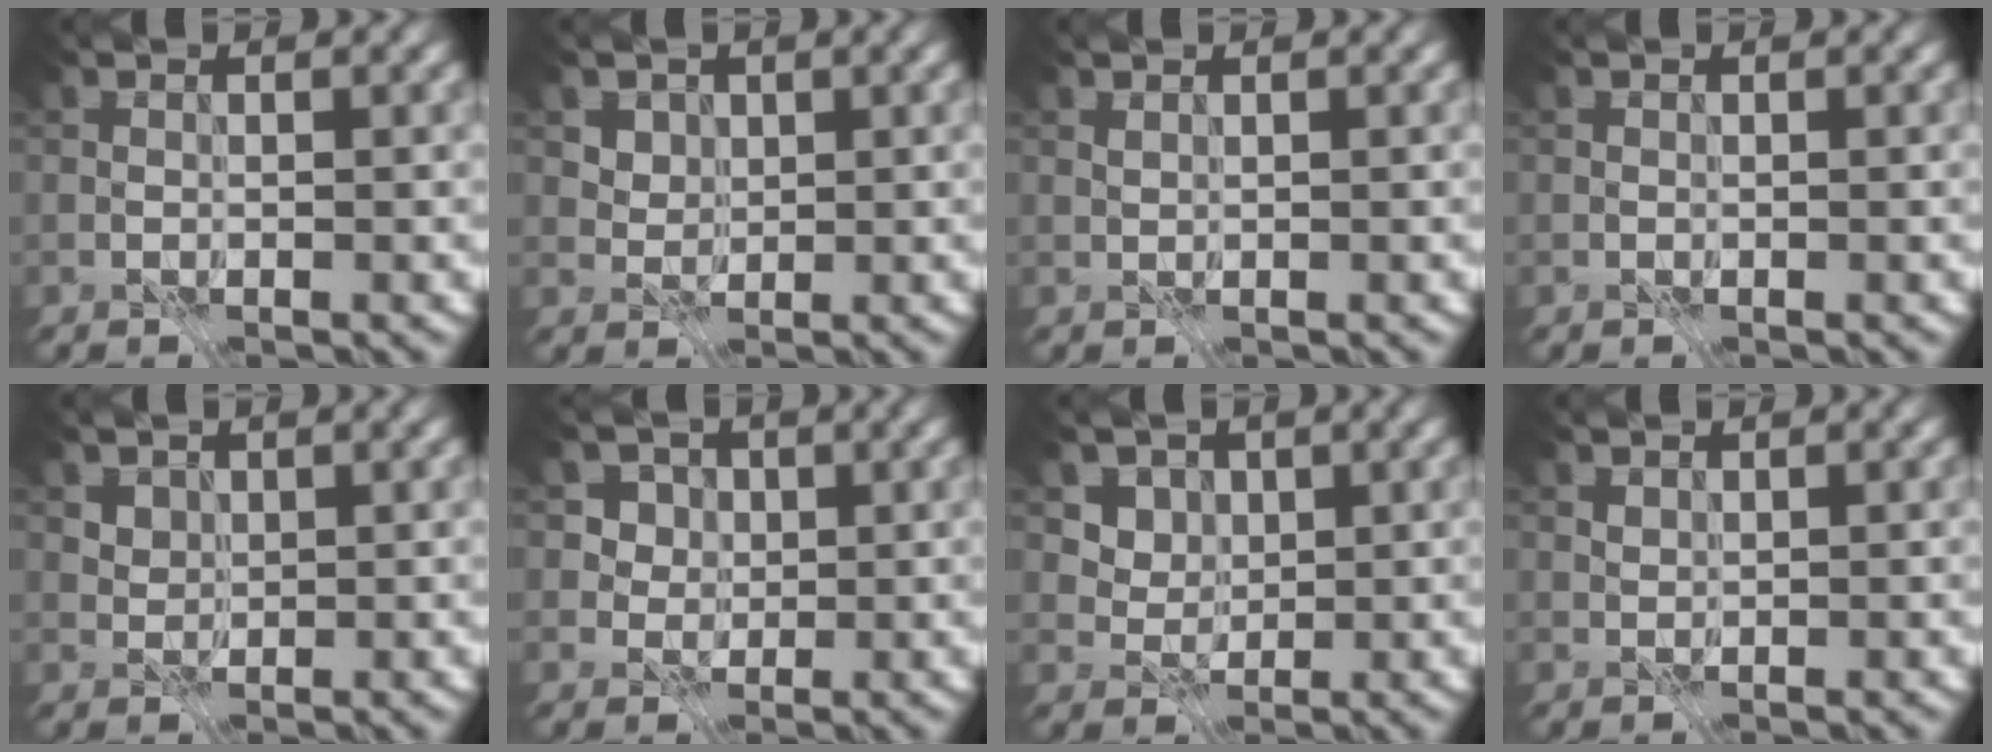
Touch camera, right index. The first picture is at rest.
{"total": 4.4, "force": [2.8, 3.0, 1.7], "torque": [-0.038, 0.004, 0.041]}
{"total": 0.6, "force": [0.5, 0.1, 0.1], "torque": [-0.004, 0.000, 0.010]}
{"total": 0.0}
{"total": 3.4, "force": [2.3, 2.1, 1.2], "torque": [-0.031, 0.007, 0.038]}
{"total": 4.3, "force": [2.3, 3.4, 1.3], "torque": [-0.006, 0.011, 0.021]}
{"total": 5.9, "force": [3.4, 4.3, 2.2], "torque": [-0.041, -0.003, 0.054]}
{"total": 0.8, "force": [0.8, 0.3, 0.0], "torque": [-0.002, -0.001, 0.012]}